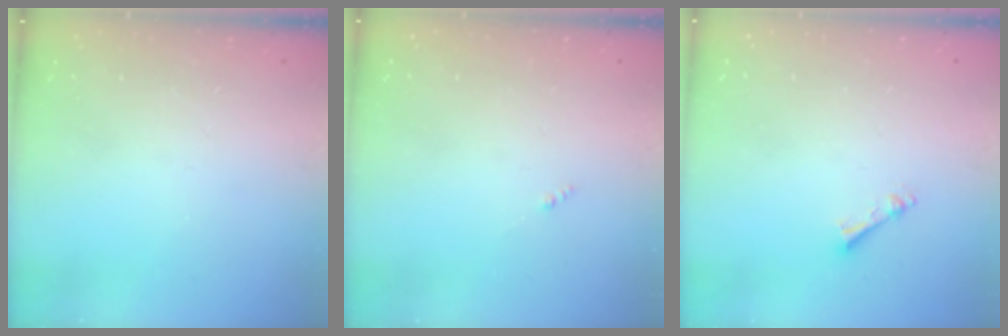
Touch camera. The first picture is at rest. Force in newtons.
{"total": 0.0}
{"total": 2.5, "press": 2.5, "slide": 0.4}